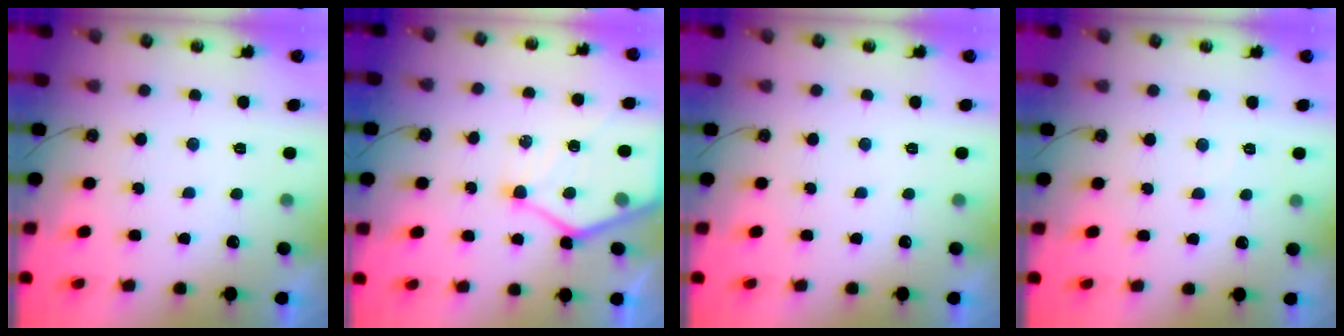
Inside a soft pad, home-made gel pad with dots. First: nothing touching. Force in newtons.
{"total": 12.2, "press": 12.1, "slide": 1.1}
{"total": 0.0}
{"total": 3.6, "press": 3.6, "slide": 0.6}